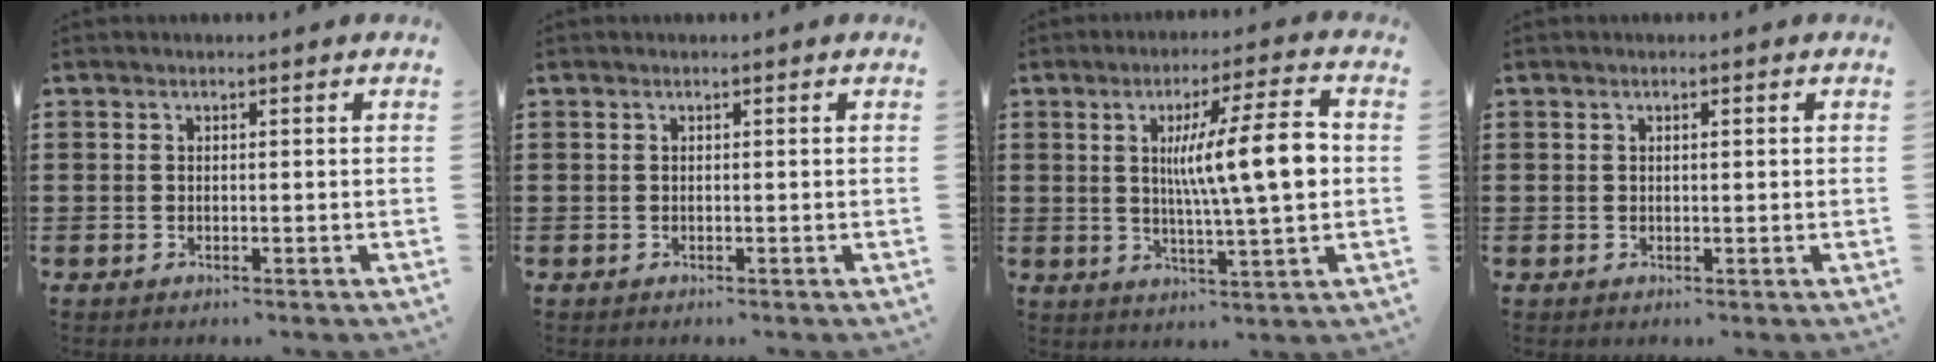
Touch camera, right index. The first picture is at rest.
{"total": 0.0}
{"total": 11.7, "force": [1.2, 1.4, 11.6], "torque": [-0.191, 0.000, 0.013]}
{"total": 0.7, "force": [0.2, 0.2, 0.6], "torque": [-0.012, 0.002, 0.003]}